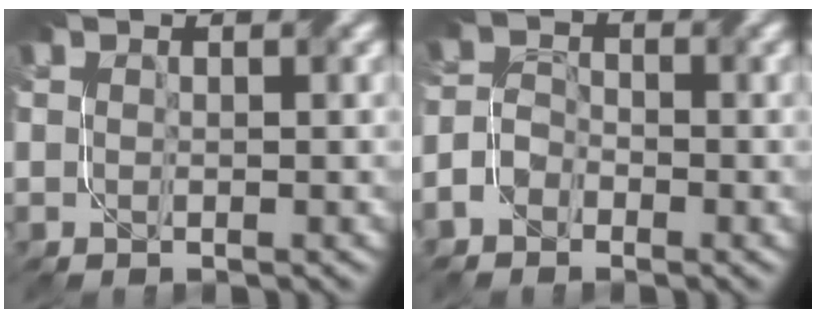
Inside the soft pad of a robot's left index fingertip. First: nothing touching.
{"total": 2.4, "force": [-2.1, 1.1, 0.6], "torque": [-0.005, 0.002, -0.049]}